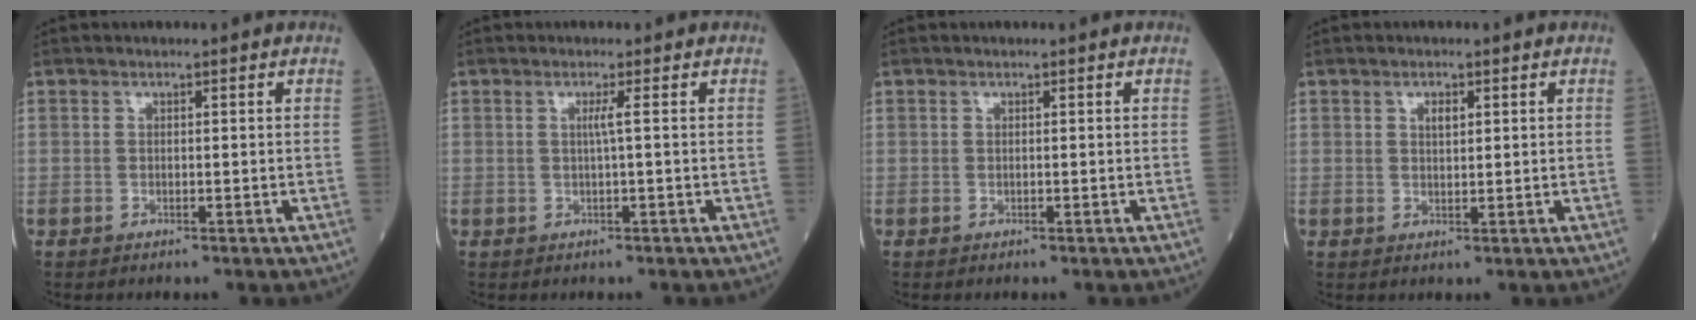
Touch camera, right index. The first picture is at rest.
{"total": 1.3, "force": [0.2, -0.5, 1.1], "torque": [-0.019, 0.001, 0.003]}
{"total": 0.0}
{"total": 1.6, "force": [0.8, 0.6, 1.3], "torque": [-0.022, 0.000, 0.015]}